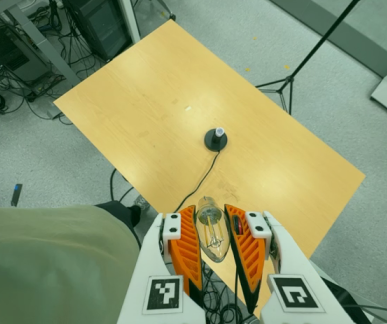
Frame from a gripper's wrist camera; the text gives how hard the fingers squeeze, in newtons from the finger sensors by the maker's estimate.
{"total": 21.1, "left": 23.3, "right": 18.9}